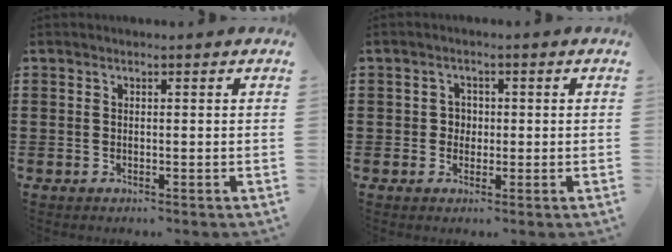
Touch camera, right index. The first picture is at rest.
{"total": 2.1, "force": [-0.1, 2.0, 0.8], "torque": [-0.022, 0.008, -0.005]}